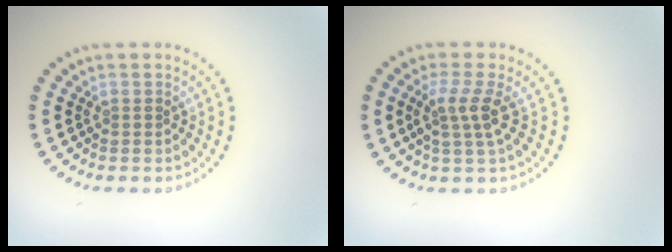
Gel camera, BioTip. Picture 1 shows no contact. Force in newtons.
{"total": 2.7, "press": 2.0, "slide": 1.8}